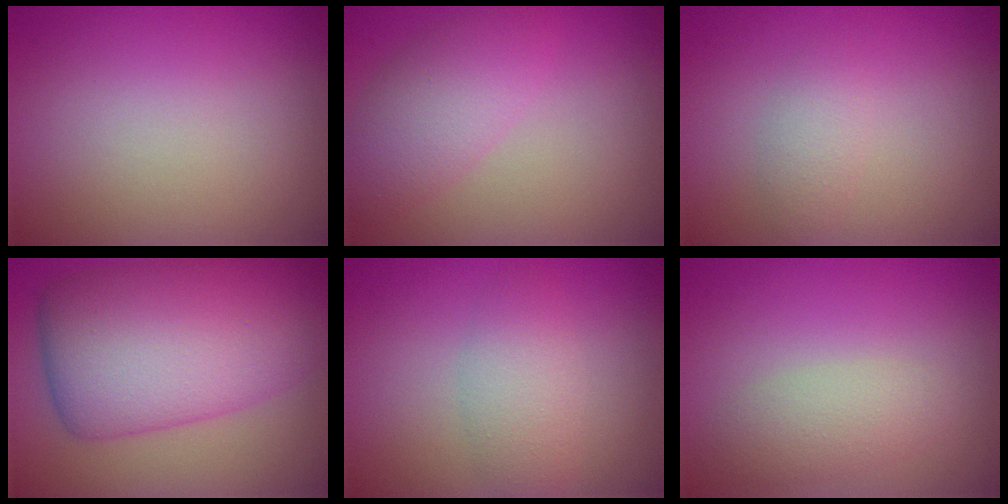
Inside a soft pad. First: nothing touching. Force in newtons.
{"total": 3.9, "press": 3.9, "slide": 0.1}
{"total": 1.6, "press": 1.6, "slide": 0.1}
{"total": 12.0, "press": 12.0, "slide": 0.1}
{"total": 2.8, "press": 2.8, "slide": 0.1}
{"total": 2.5, "press": 2.5, "slide": 0.2}